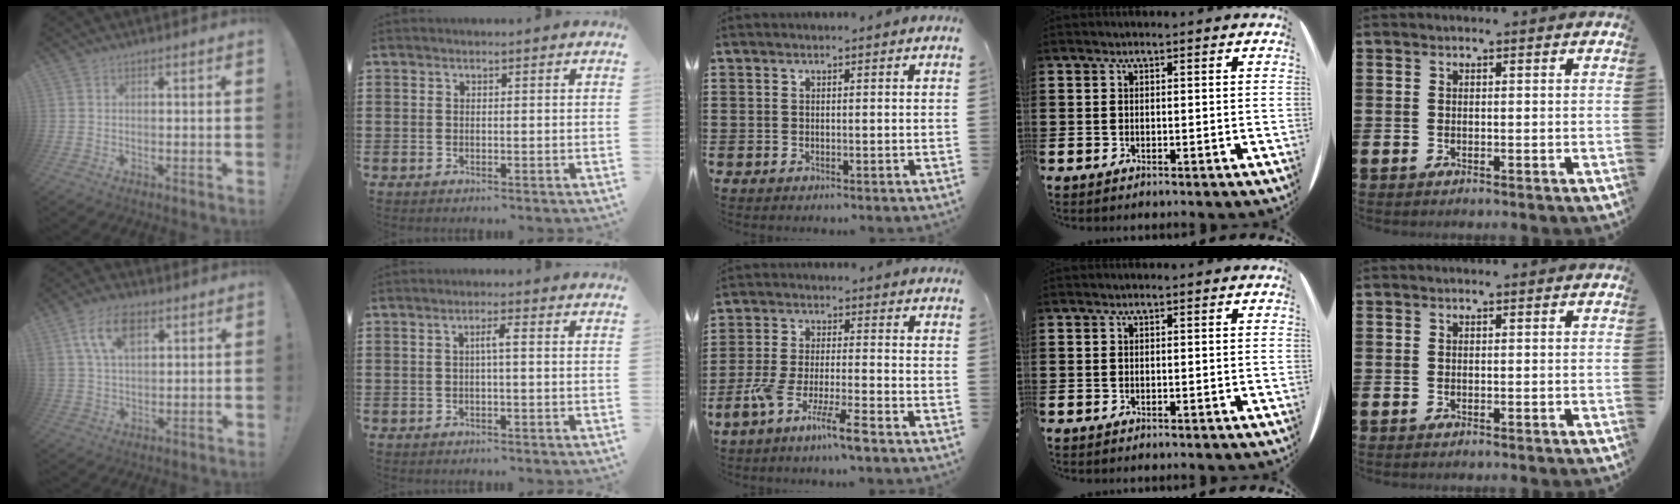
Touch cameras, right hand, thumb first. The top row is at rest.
{"thumb": {"total": 10.8, "force": [5.0, 6.3, 7.2], "torque": [-0.139, 0.001, 0.094]}, "index": {"total": 2.4, "force": [0.0, 0.1, 2.4], "torque": [-0.046, 0.002, -0.003]}, "middle": {"total": 7.7, "force": [-5.6, 0.2, 5.3], "torque": [-0.117, -0.014, -0.108]}}